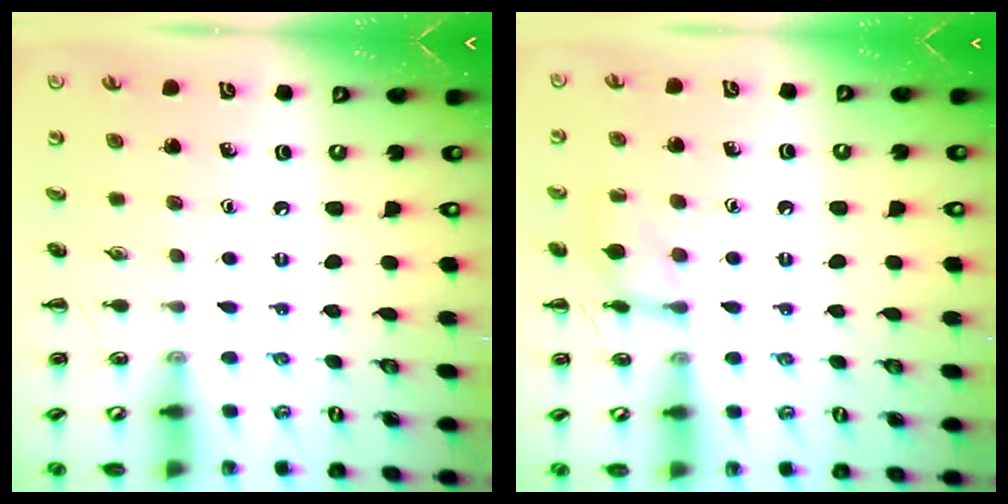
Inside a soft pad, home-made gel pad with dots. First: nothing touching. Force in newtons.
{"total": 9.6, "press": 9.5, "slide": 1.5}